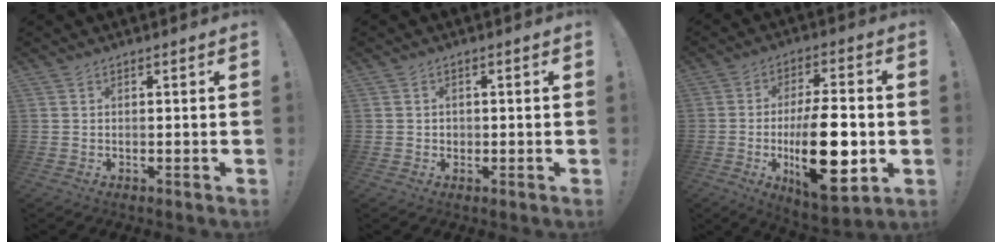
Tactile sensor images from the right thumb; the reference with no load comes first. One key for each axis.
{"total": 1.3, "fx": -0.1, "fy": 1.2, "fz": 0.4, "tx": -0.004, "ty": 0.000, "tz": -0.003}
{"total": 22.0, "fx": -3.9, "fy": 8.9, "fz": 19.7, "tx": -0.320, "ty": -0.003, "tz": -0.054}